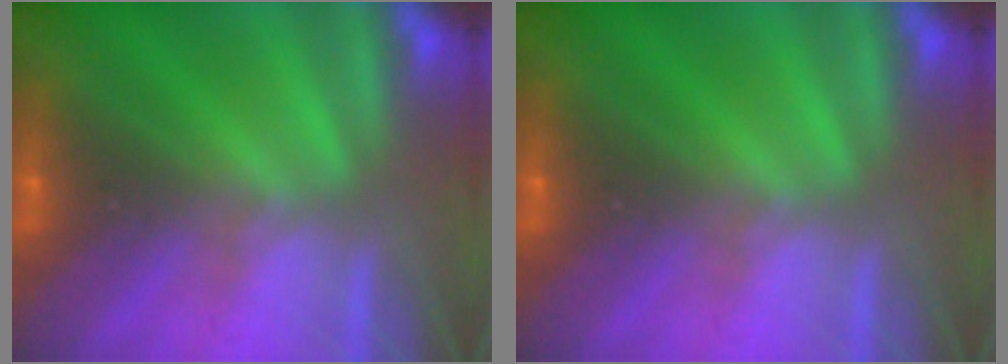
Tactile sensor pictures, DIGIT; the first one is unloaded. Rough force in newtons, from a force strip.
{"total": 0.0}